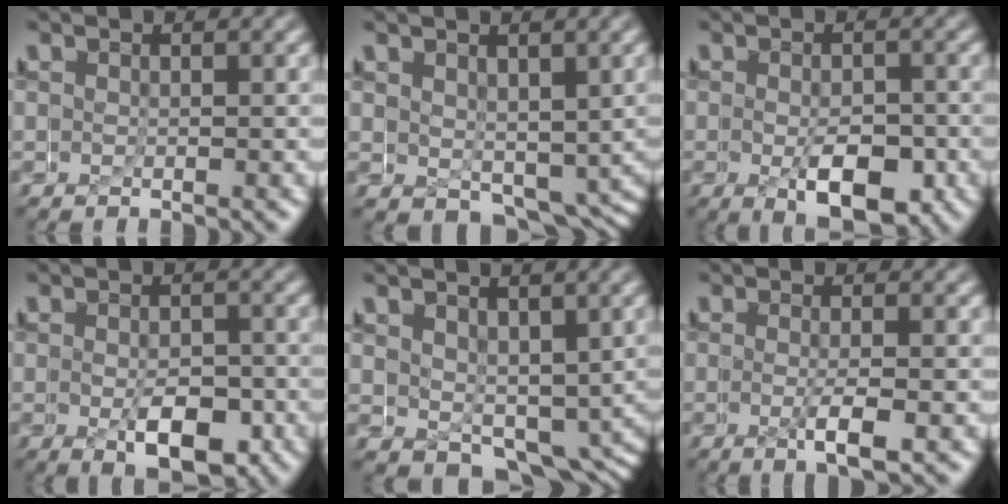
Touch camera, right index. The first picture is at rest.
{"total": 3.1, "force": [-1.8, 1.9, 1.6], "torque": [-0.032, -0.027, -0.015]}
{"total": 4.9, "force": [-2.4, 2.0, 3.7], "torque": [-0.047, -0.022, -0.030]}
{"total": 4.3, "force": [-2.0, 1.9, 3.2], "torque": [-0.039, -0.018, -0.026]}
{"total": 4.7, "force": [-2.6, 3.2, 2.3], "torque": [-0.049, -0.030, -0.030]}
{"total": 2.1, "force": [-1.0, -0.1, 1.8], "torque": [-0.021, -0.008, -0.016]}